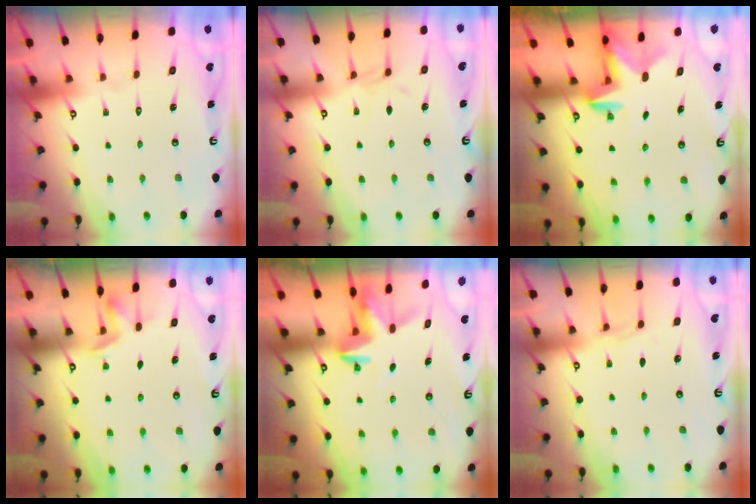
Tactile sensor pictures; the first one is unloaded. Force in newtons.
{"total": 4.9, "press": 4.9, "slide": 0.1}
{"total": 2.5, "press": 2.5, "slide": 0.5}
{"total": 2.7, "press": 2.4, "slide": 1.2}
{"total": 3.9, "press": 3.8, "slide": 0.3}
{"total": 4.6, "press": 4.5, "slide": 0.6}